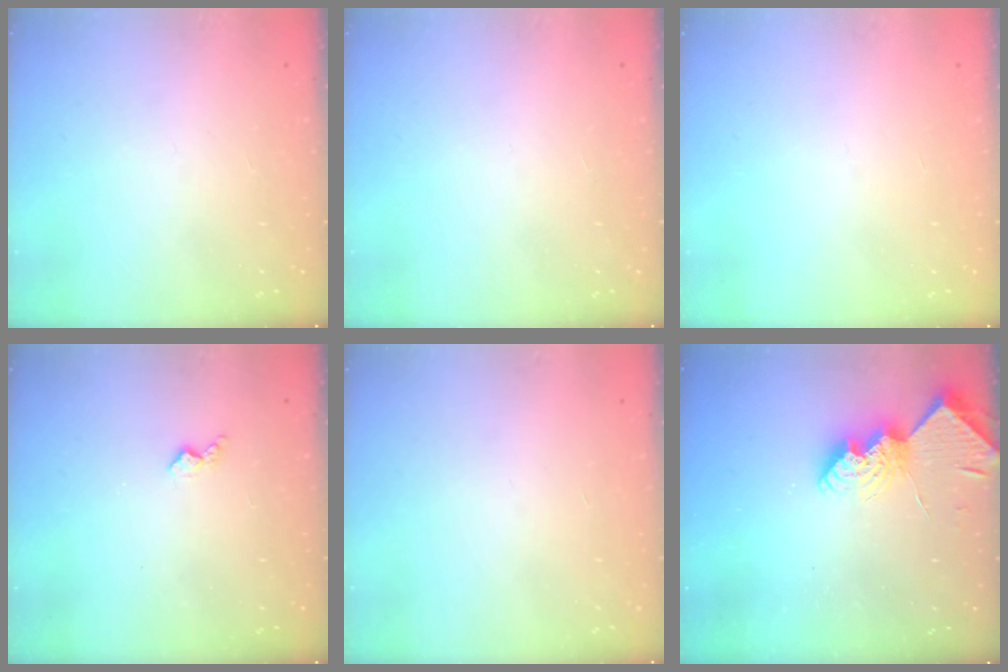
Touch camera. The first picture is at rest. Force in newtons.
{"total": 0.0}
{"total": 0.0}
{"total": 2.9, "press": 2.9, "slide": 0.5}
{"total": 0.0}
{"total": 10.1, "press": 10.1, "slide": 0.7}